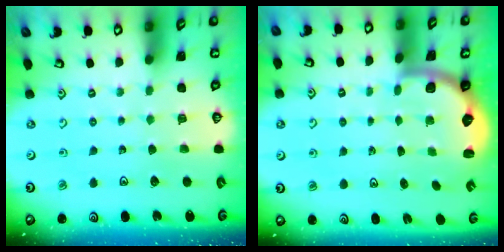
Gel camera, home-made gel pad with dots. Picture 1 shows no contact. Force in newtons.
{"total": 2.3, "press": 2.0, "slide": 1.2}